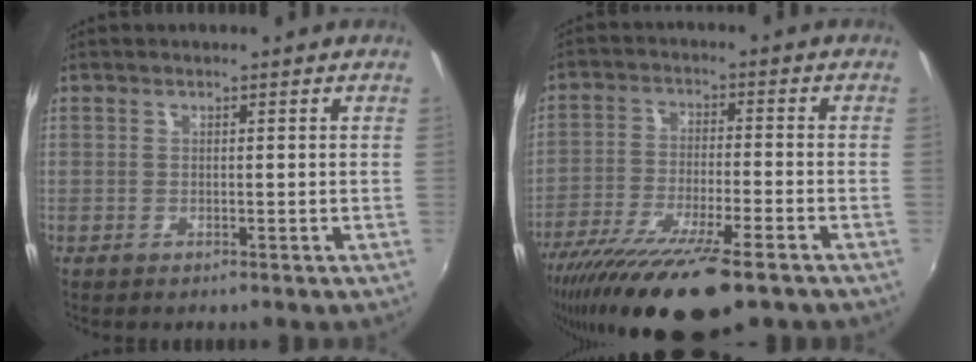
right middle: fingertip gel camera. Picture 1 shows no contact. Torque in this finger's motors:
{"motor_torque": [1.25, -0.88, 0.80, 0.21]}